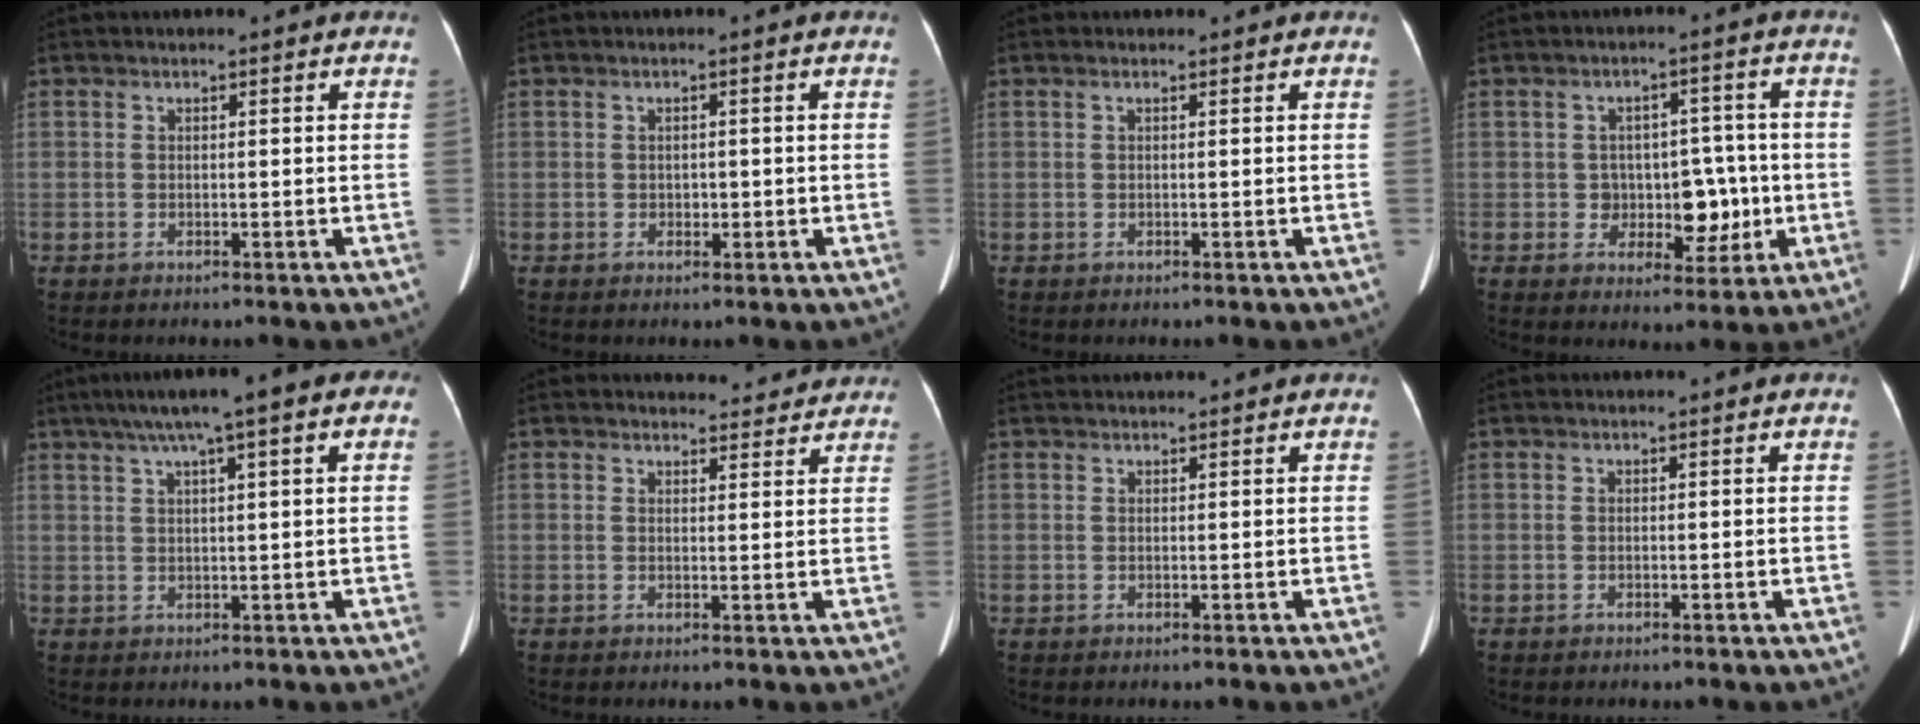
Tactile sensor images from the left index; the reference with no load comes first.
{"total": 1.0, "force": [-0.2, 0.9, 0.4], "torque": [-0.009, 0.001, -0.003]}
{"total": 0.0}
{"total": 6.7, "force": [-1.1, 4.9, 4.4], "torque": [-0.049, 0.022, -0.008]}
{"total": 10.8, "force": [5.7, 1.5, 9.1], "torque": [-0.130, 0.042, 0.075]}
{"total": 4.7, "force": [4.5, 1.4, 0.1], "torque": [0.007, 0.001, 0.042]}
{"total": 2.9, "force": [2.8, 0.2, 0.8], "torque": [-0.006, 0.032, 0.043]}
{"total": 0.0}